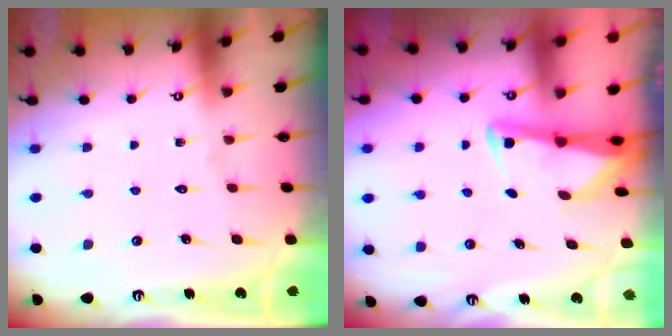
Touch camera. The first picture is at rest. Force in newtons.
{"total": 2.9, "press": 2.9, "slide": 0.4}